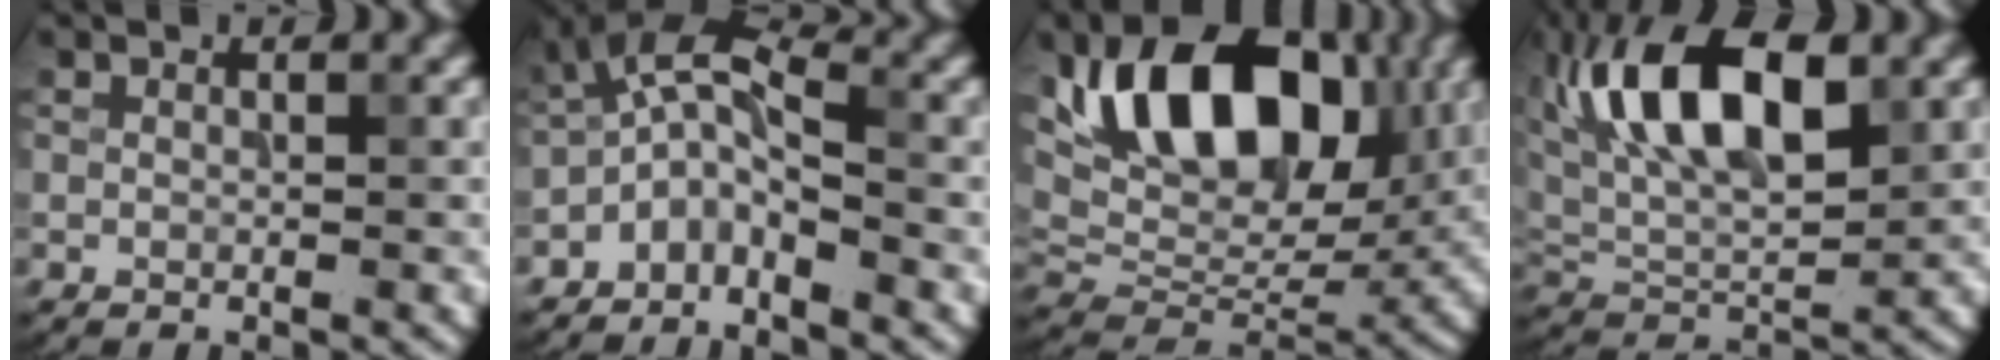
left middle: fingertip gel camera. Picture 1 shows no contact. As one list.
[{"total": 4.5, "force": [-2.3, 2.0, 3.2], "torque": [-0.059, 0.010, -0.053]}, {"total": 13.5, "force": [4.7, 8.1, 9.8], "torque": [-0.148, 0.005, 0.078]}, {"total": 10.6, "force": [4.0, 5.0, 8.4], "torque": [-0.153, 0.011, 0.067]}]